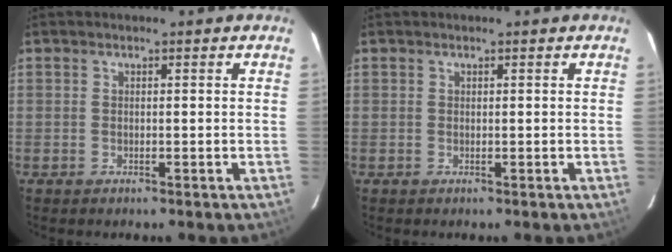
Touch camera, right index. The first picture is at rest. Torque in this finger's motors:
{"motor_torque": [-0.09, 0.19, -0.02, 0.01]}